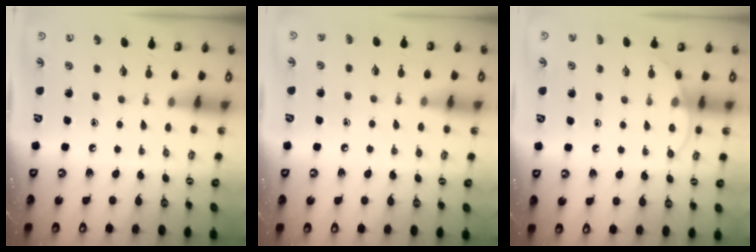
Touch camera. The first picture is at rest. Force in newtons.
{"total": 5.3, "press": 5.2, "slide": 0.6}
{"total": 5.6, "press": 5.6, "slide": 0.4}